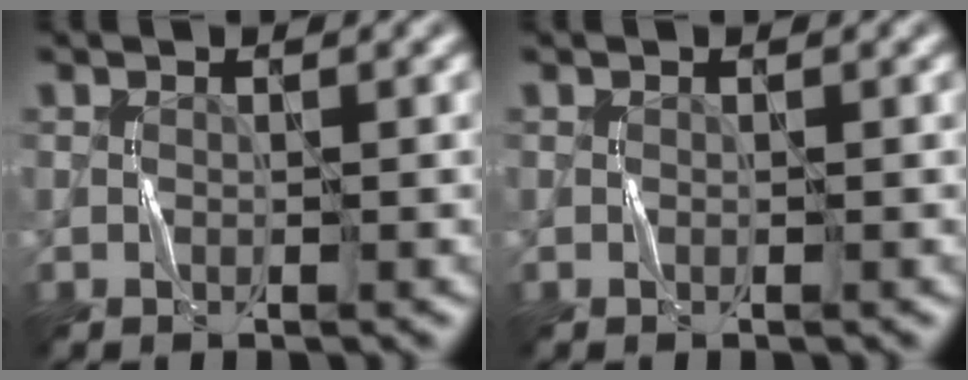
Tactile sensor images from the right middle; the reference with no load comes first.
{"total": 0.0}